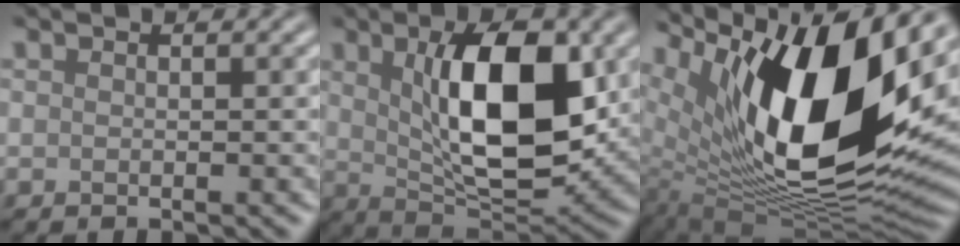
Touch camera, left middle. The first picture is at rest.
{"total": 10.0, "force": [2.2, 4.2, 8.9], "torque": [-0.146, -0.005, 0.042]}
{"total": 16.3, "force": [5.9, 6.9, 13.6], "torque": [-0.216, -0.017, 0.101]}